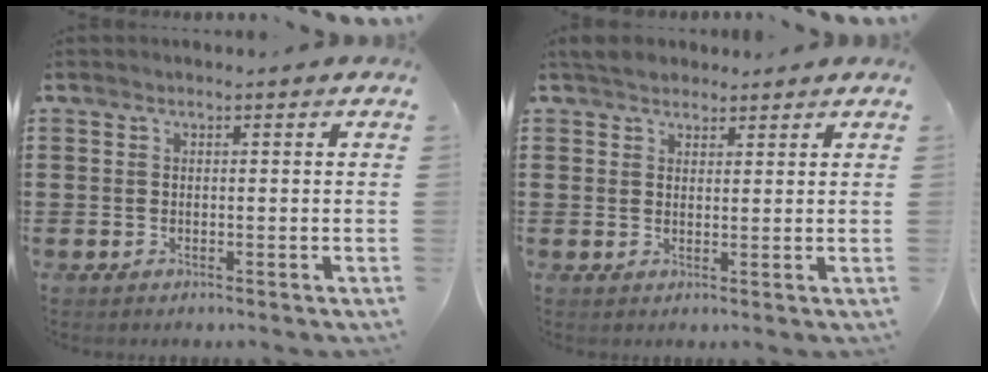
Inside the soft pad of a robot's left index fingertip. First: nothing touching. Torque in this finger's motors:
{"motor_torque": [-0.17, 0.02, 0.00, -0.03]}